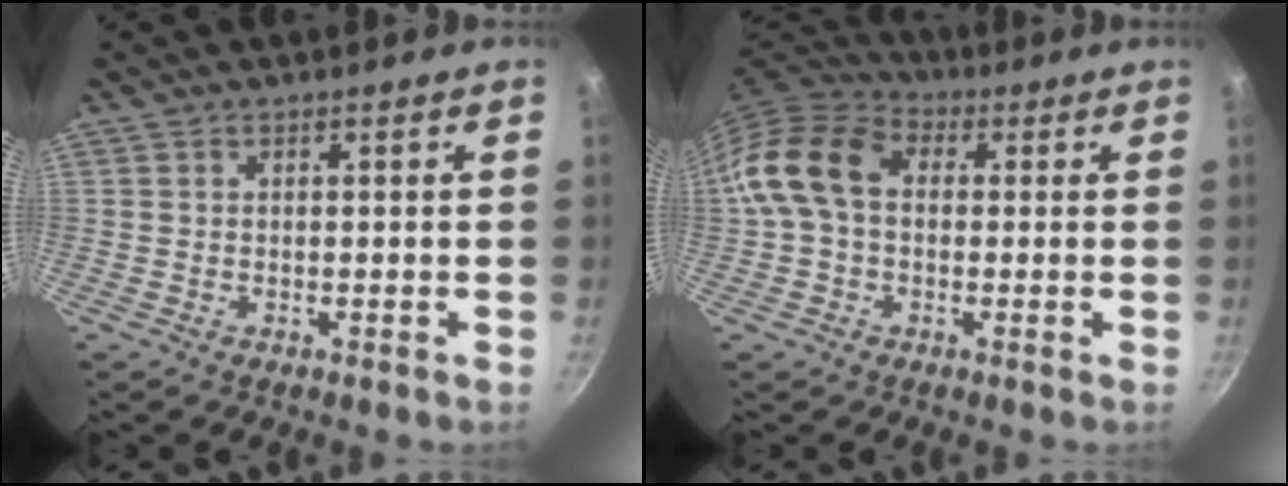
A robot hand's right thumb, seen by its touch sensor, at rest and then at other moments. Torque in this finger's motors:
{"motor_torque": [-0.23, 1.85, 0.54, -0.55, 0.15]}